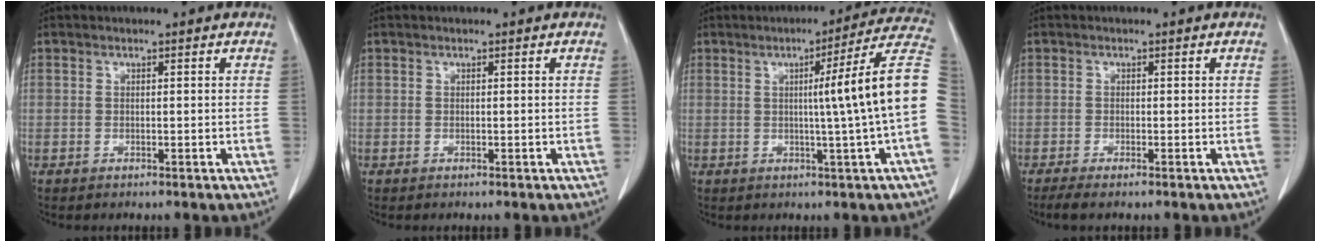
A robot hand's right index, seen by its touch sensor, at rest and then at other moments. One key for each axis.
{"total": 0.0}
{"total": 13.0, "fx": 0.2, "fy": -2.6, "fz": 12.7, "tx": -0.159, "ty": 0.012, "tz": -0.003}
{"total": 2.2, "fx": -1.7, "fy": 0.3, "fz": 1.4, "tx": -0.027, "ty": -0.006, "tz": -0.031}